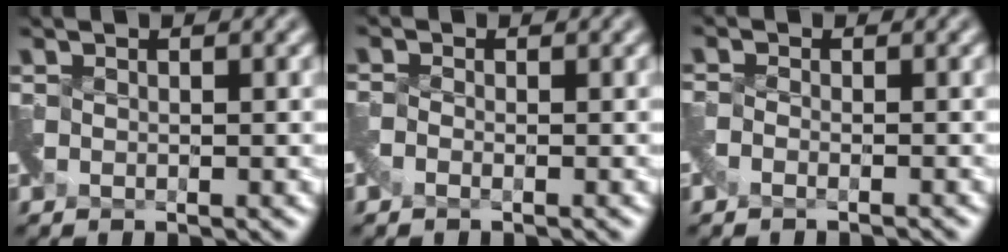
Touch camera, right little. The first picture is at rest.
{"total": 1.0, "force": [-0.9, 0.0, -0.4], "torque": [0.004, -0.001, -0.023]}
{"total": 1.6, "force": [-1.6, 0.0, -0.4], "torque": [0.006, -0.006, -0.038]}